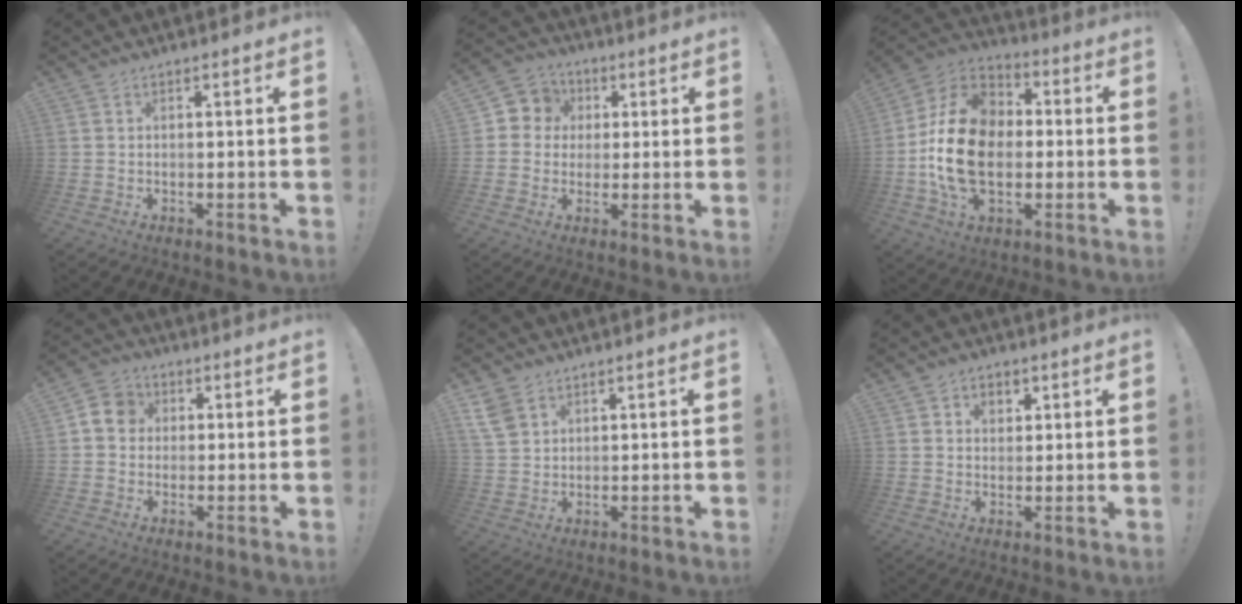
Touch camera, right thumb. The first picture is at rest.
{"total": 7.2, "force": [0.2, 7.0, 1.6], "torque": [-0.023, 0.009, 0.008]}
{"total": 20.9, "force": [-2.0, 14.9, 14.5], "torque": [-0.266, 0.029, -0.023]}
{"total": 6.7, "force": [0.8, 6.2, 2.6], "torque": [-0.039, 0.010, 0.020]}
{"total": 5.6, "force": [3.5, 3.6, 2.5], "torque": [-0.051, -0.010, 0.073]}
{"total": 3.9, "force": [1.7, 3.2, 1.1], "torque": [-0.001, -0.009, 0.027]}